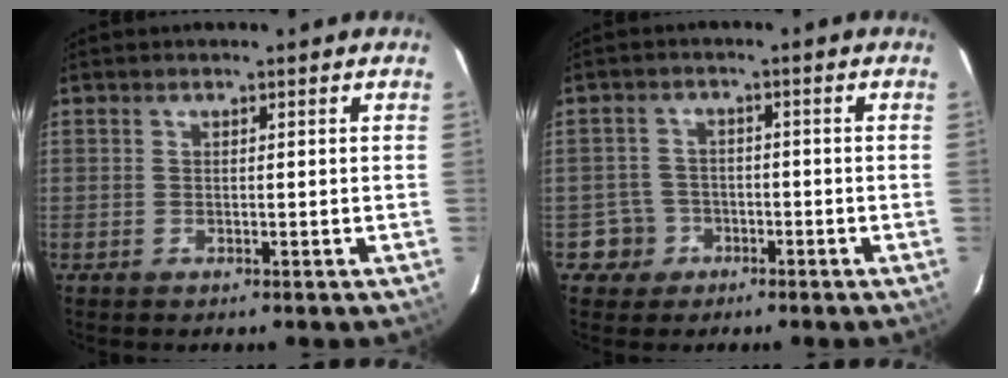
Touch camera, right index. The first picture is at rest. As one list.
[{"total": 4.5, "force": [-2.0, 4.0, -0.2], "torque": [0.001, 0.021, -0.034]}]